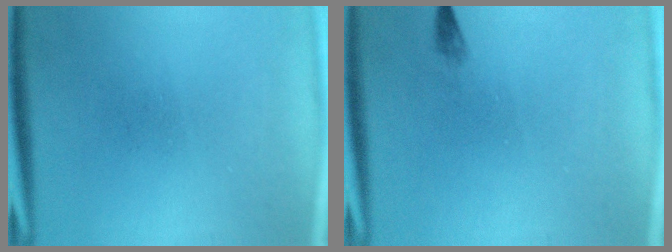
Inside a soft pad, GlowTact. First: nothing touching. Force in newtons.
{"total": 0.7}